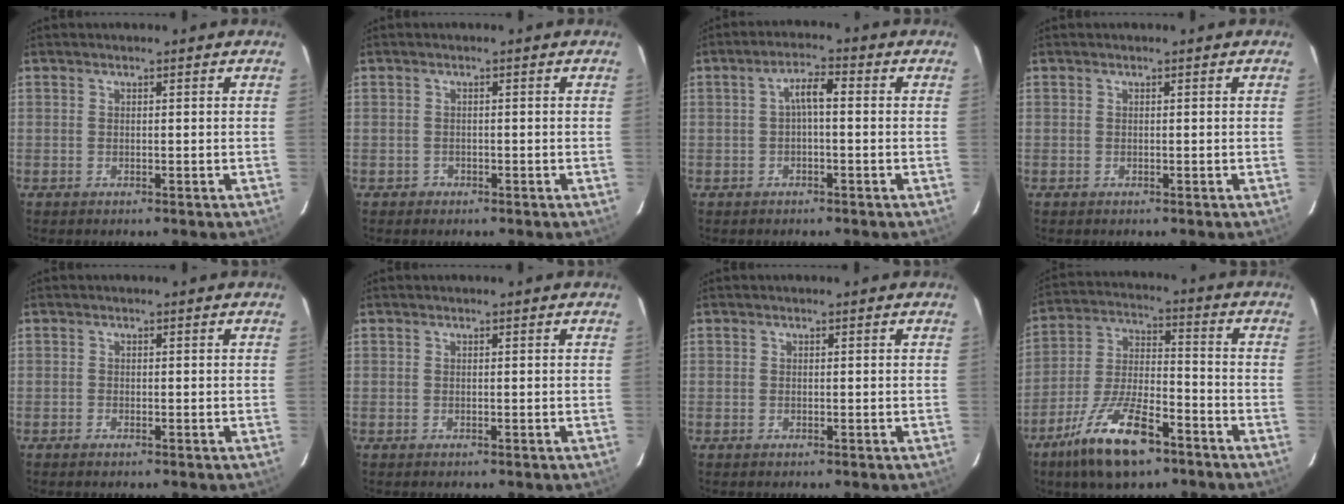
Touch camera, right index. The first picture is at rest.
{"total": 1.1, "force": [-0.7, 0.9, -0.1], "torque": [0.000, 0.005, -0.009]}
{"total": 3.4, "force": [-0.3, 1.0, 3.3], "torque": [-0.062, 0.013, -0.004]}
{"total": 0.0}
{"total": 0.6, "force": [-0.5, 0.2, 0.2], "torque": [-0.006, -0.001, -0.012]}
{"total": 0.0}
{"total": 0.0}
{"total": 15.8, "force": [-10.1, 5.5, 10.8], "torque": [-0.223, -0.016, -0.182]}